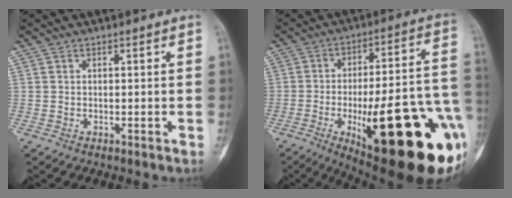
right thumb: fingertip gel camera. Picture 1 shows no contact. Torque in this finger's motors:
{"motor_torque": [1.66, 2.78, 2.29, -0.48, 0.31]}